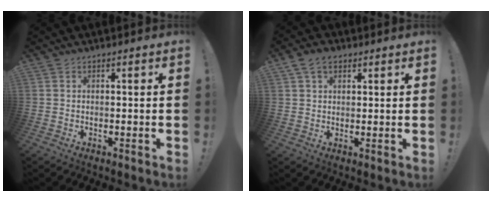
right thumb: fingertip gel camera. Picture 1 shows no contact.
{"total": 5.6, "force": [2.7, 3.8, 3.2], "torque": [-0.056, 0.000, 0.052]}